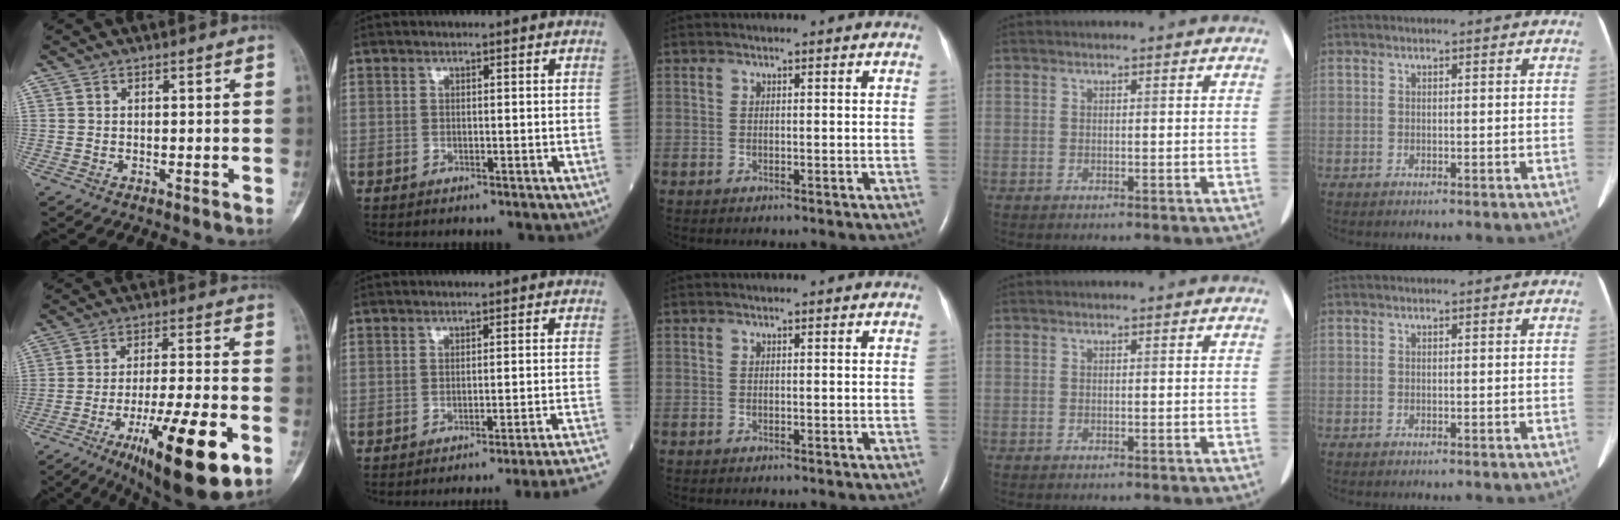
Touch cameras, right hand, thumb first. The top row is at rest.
{"thumb": {"total": 20.6, "force": [-9.1, 4.8, 17.9], "torque": [-0.271, 0.025, -0.138]}, "index": {"total": 15.3, "force": [-14.4, -3.3, 4.1], "torque": [0.009, -0.023, -0.167]}}